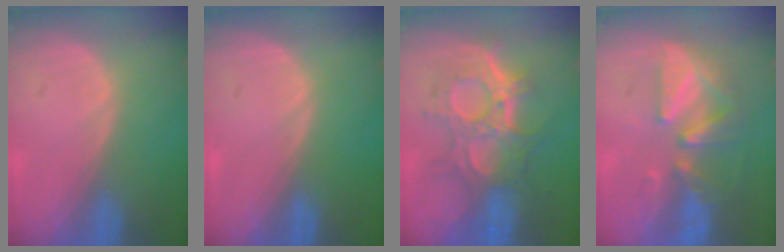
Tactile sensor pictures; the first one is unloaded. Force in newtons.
{"total": 0.0}
{"total": 9.9, "press": 9.6, "slide": 2.6}
{"total": 7.9, "press": 7.8, "slide": 1.3}